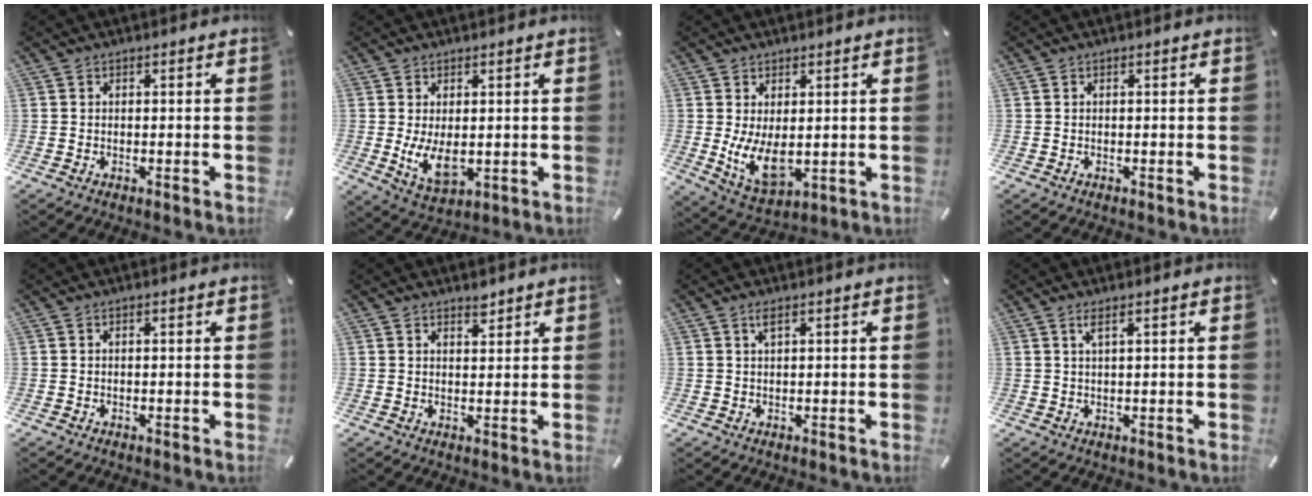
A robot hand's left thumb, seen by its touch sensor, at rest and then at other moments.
{"total": 7.7, "force": [0.3, 4.2, 6.5], "torque": [-0.129, -0.014, 0.005]}
{"total": 9.1, "force": [0.6, 5.2, 7.5], "torque": [-0.144, -0.022, 0.014]}
{"total": 0.0}
{"total": 0.0}
{"total": 2.3, "force": [2.0, 0.8, 0.6], "torque": [-0.007, -0.011, 0.036]}
{"total": 1.6, "force": [0.9, 0.2, 1.3], "torque": [-0.028, 0.000, 0.015]}
{"total": 2.2, "force": [1.2, 0.2, 1.9], "torque": [-0.041, 0.000, 0.020]}